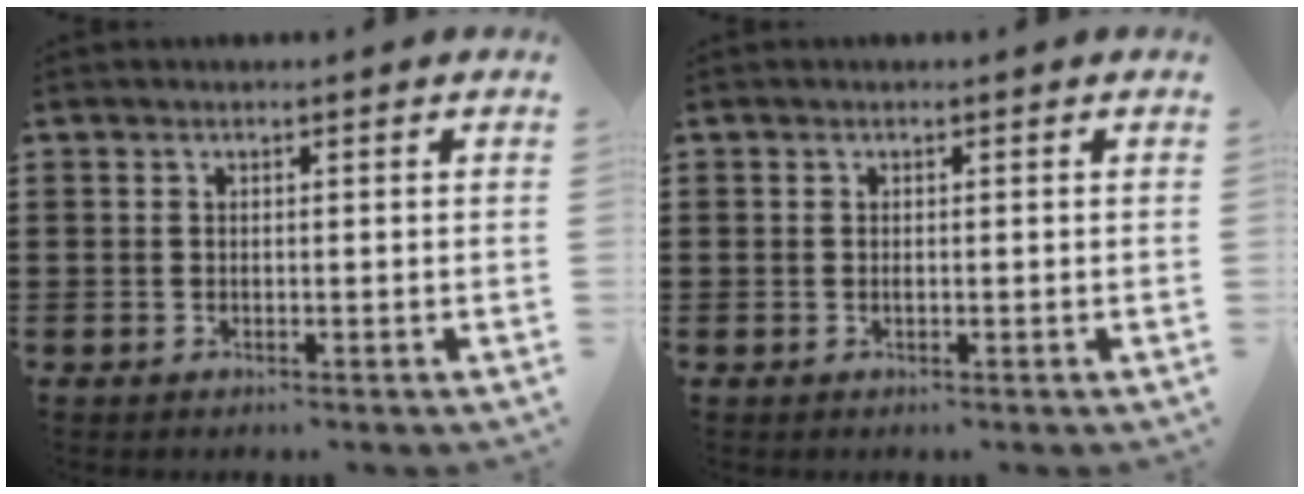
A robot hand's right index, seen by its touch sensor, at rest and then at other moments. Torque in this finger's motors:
{"motor_torque": [2.14, 0.00, 0.23, -0.01]}